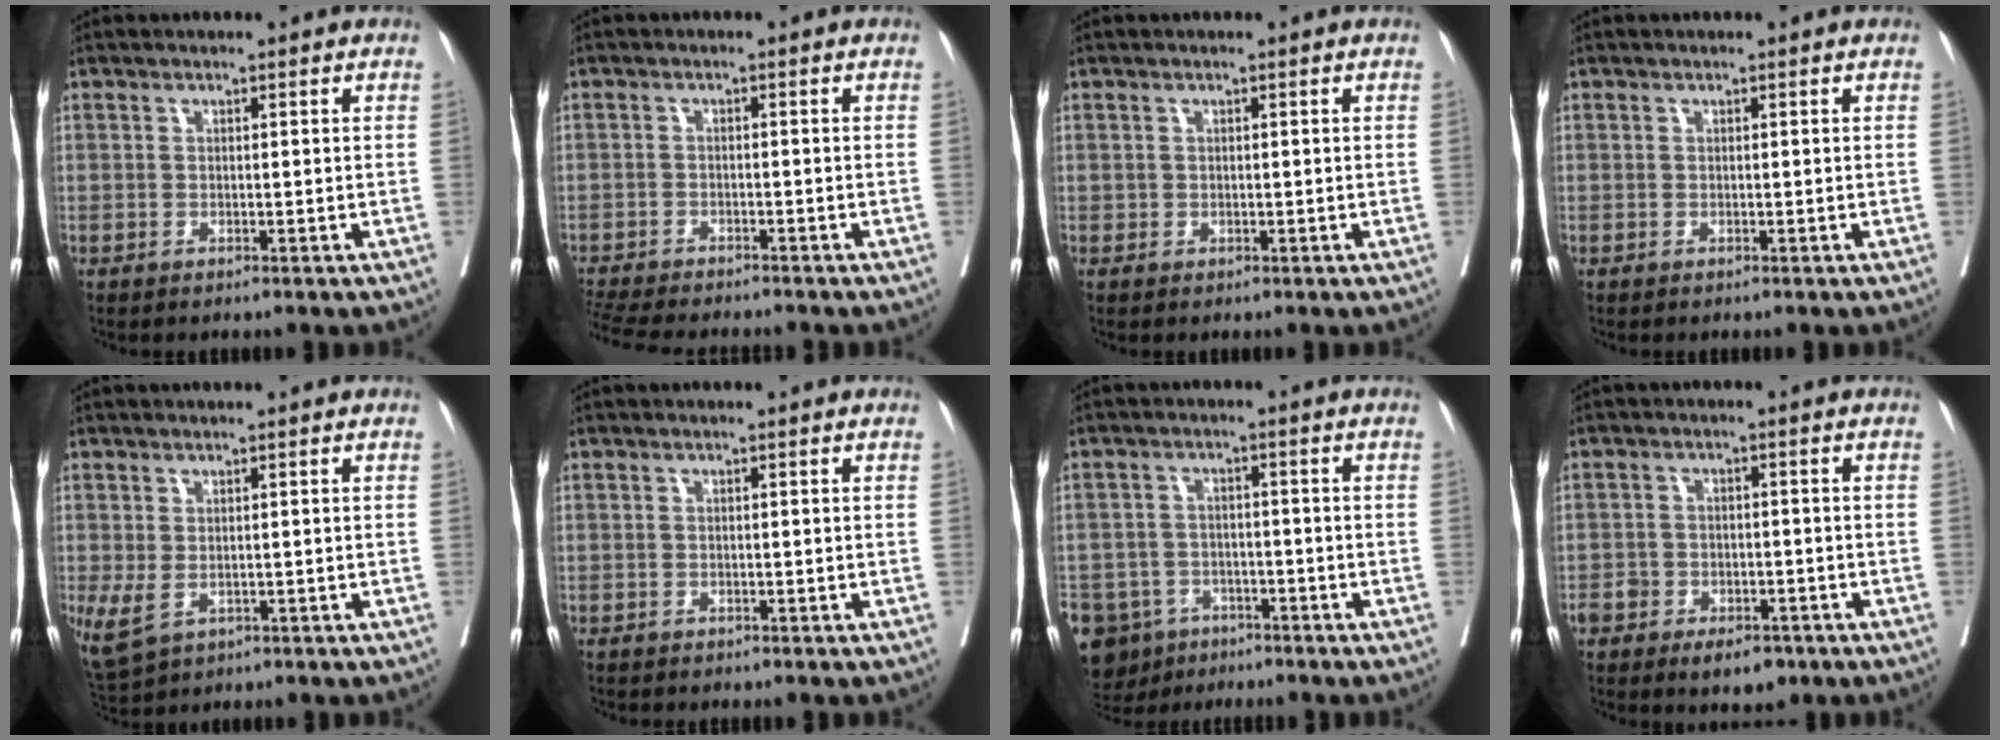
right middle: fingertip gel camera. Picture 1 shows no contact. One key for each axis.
{"total": 11.8, "fx": -10.5, "fy": 1.9, "fz": 4.9, "tx": -0.088, "ty": -0.015, "tz": -0.154}
{"total": 0.0}
{"total": 0.0}
{"total": 4.7, "fx": -1.0, "fy": 2.9, "fz": 3.6, "tx": -0.076, "ty": -0.013, "tz": -0.005}
{"total": 0.6, "fx": -0.6, "fy": 0.2, "fz": 0.1, "tx": -0.007, "ty": 0.000, "tz": -0.013}
{"total": 13.1, "fx": -8.1, "fy": 9.6, "fz": 3.8, "tx": -0.109, "ty": 0.001, "tz": -0.116}
{"total": 7.3, "fx": -4.8, "fy": 4.1, "fz": 3.7, "tx": -0.046, "ty": 0.006, "tz": -0.068}